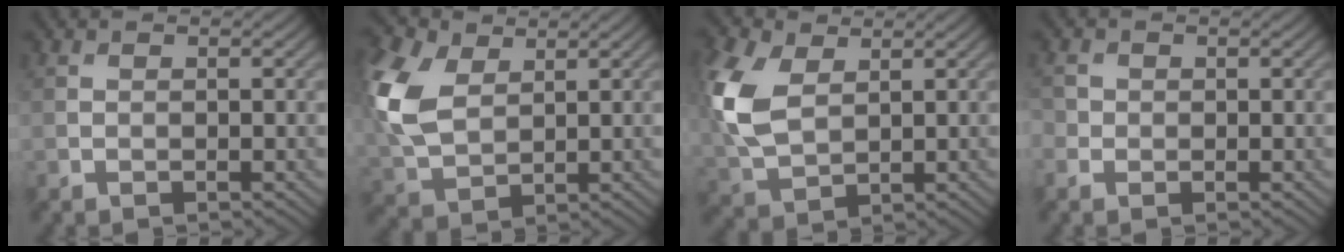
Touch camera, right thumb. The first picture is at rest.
{"total": 11.0, "force": [3.4, 7.1, 7.7], "torque": [-0.238, 0.019, 0.069]}
{"total": 10.1, "force": [2.7, 6.3, 7.4], "torque": [-0.235, 0.012, 0.057]}
{"total": 1.5, "force": [-0.2, 1.4, 0.3], "torque": [-0.008, -0.002, -0.008]}